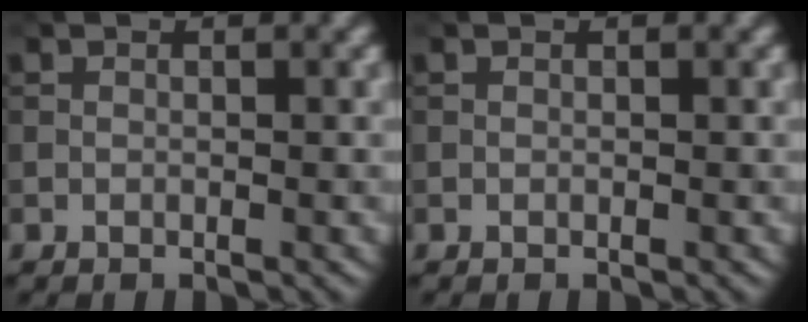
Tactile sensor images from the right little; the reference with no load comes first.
{"total": 0.0}